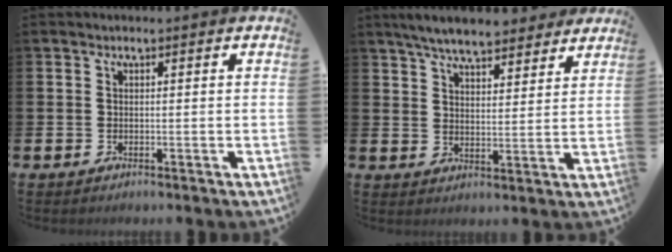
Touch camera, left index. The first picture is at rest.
{"total": 7.0, "force": [6.6, 1.4, 1.9], "torque": [-0.051, -0.029, 0.118]}